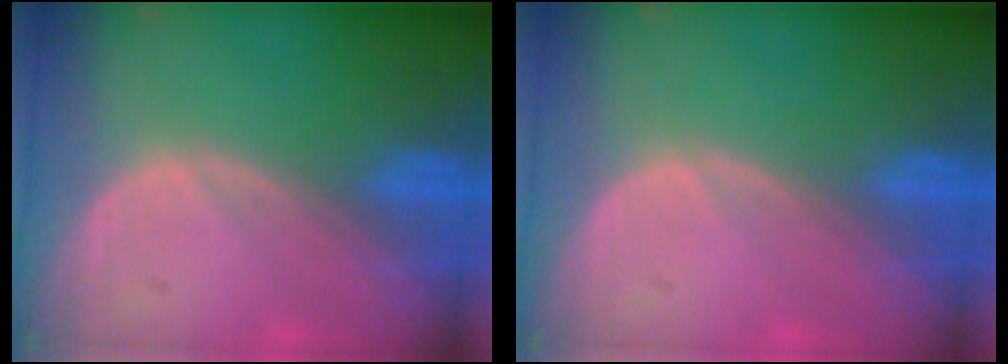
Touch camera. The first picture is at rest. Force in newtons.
{"total": 0.0}